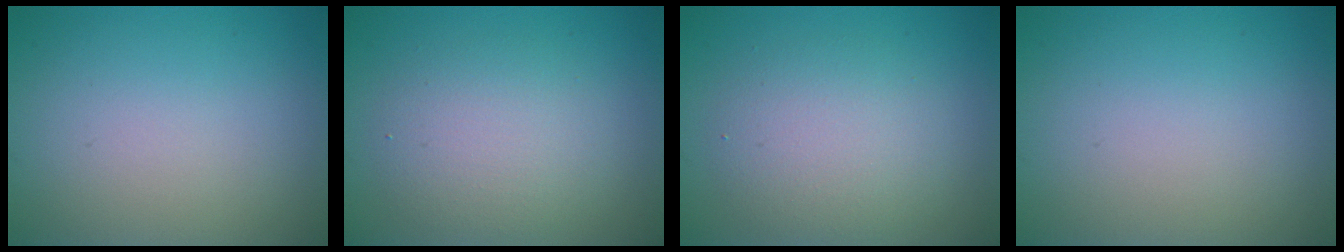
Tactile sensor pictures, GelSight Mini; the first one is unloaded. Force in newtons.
{"total": 3.8, "press": 3.8, "slide": 0.3}
{"total": 4.0, "press": 4.0, "slide": 0.1}
{"total": 0.0}